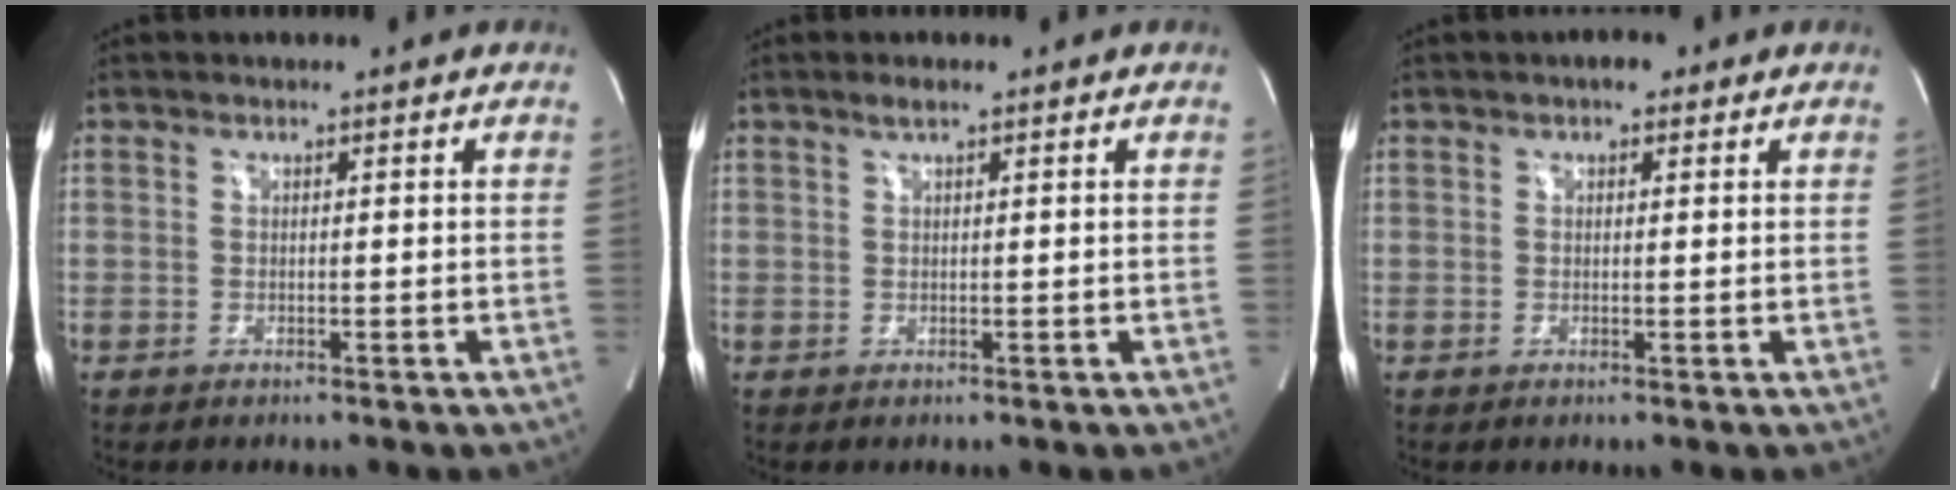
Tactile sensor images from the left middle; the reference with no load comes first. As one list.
[{"total": 1.4, "force": [0.9, 0.2, 1.0], "torque": [-0.022, 0.005, 0.018]}, {"total": 2.0, "force": [1.2, 1.0, 1.2], "torque": [-0.019, 0.011, 0.015]}]